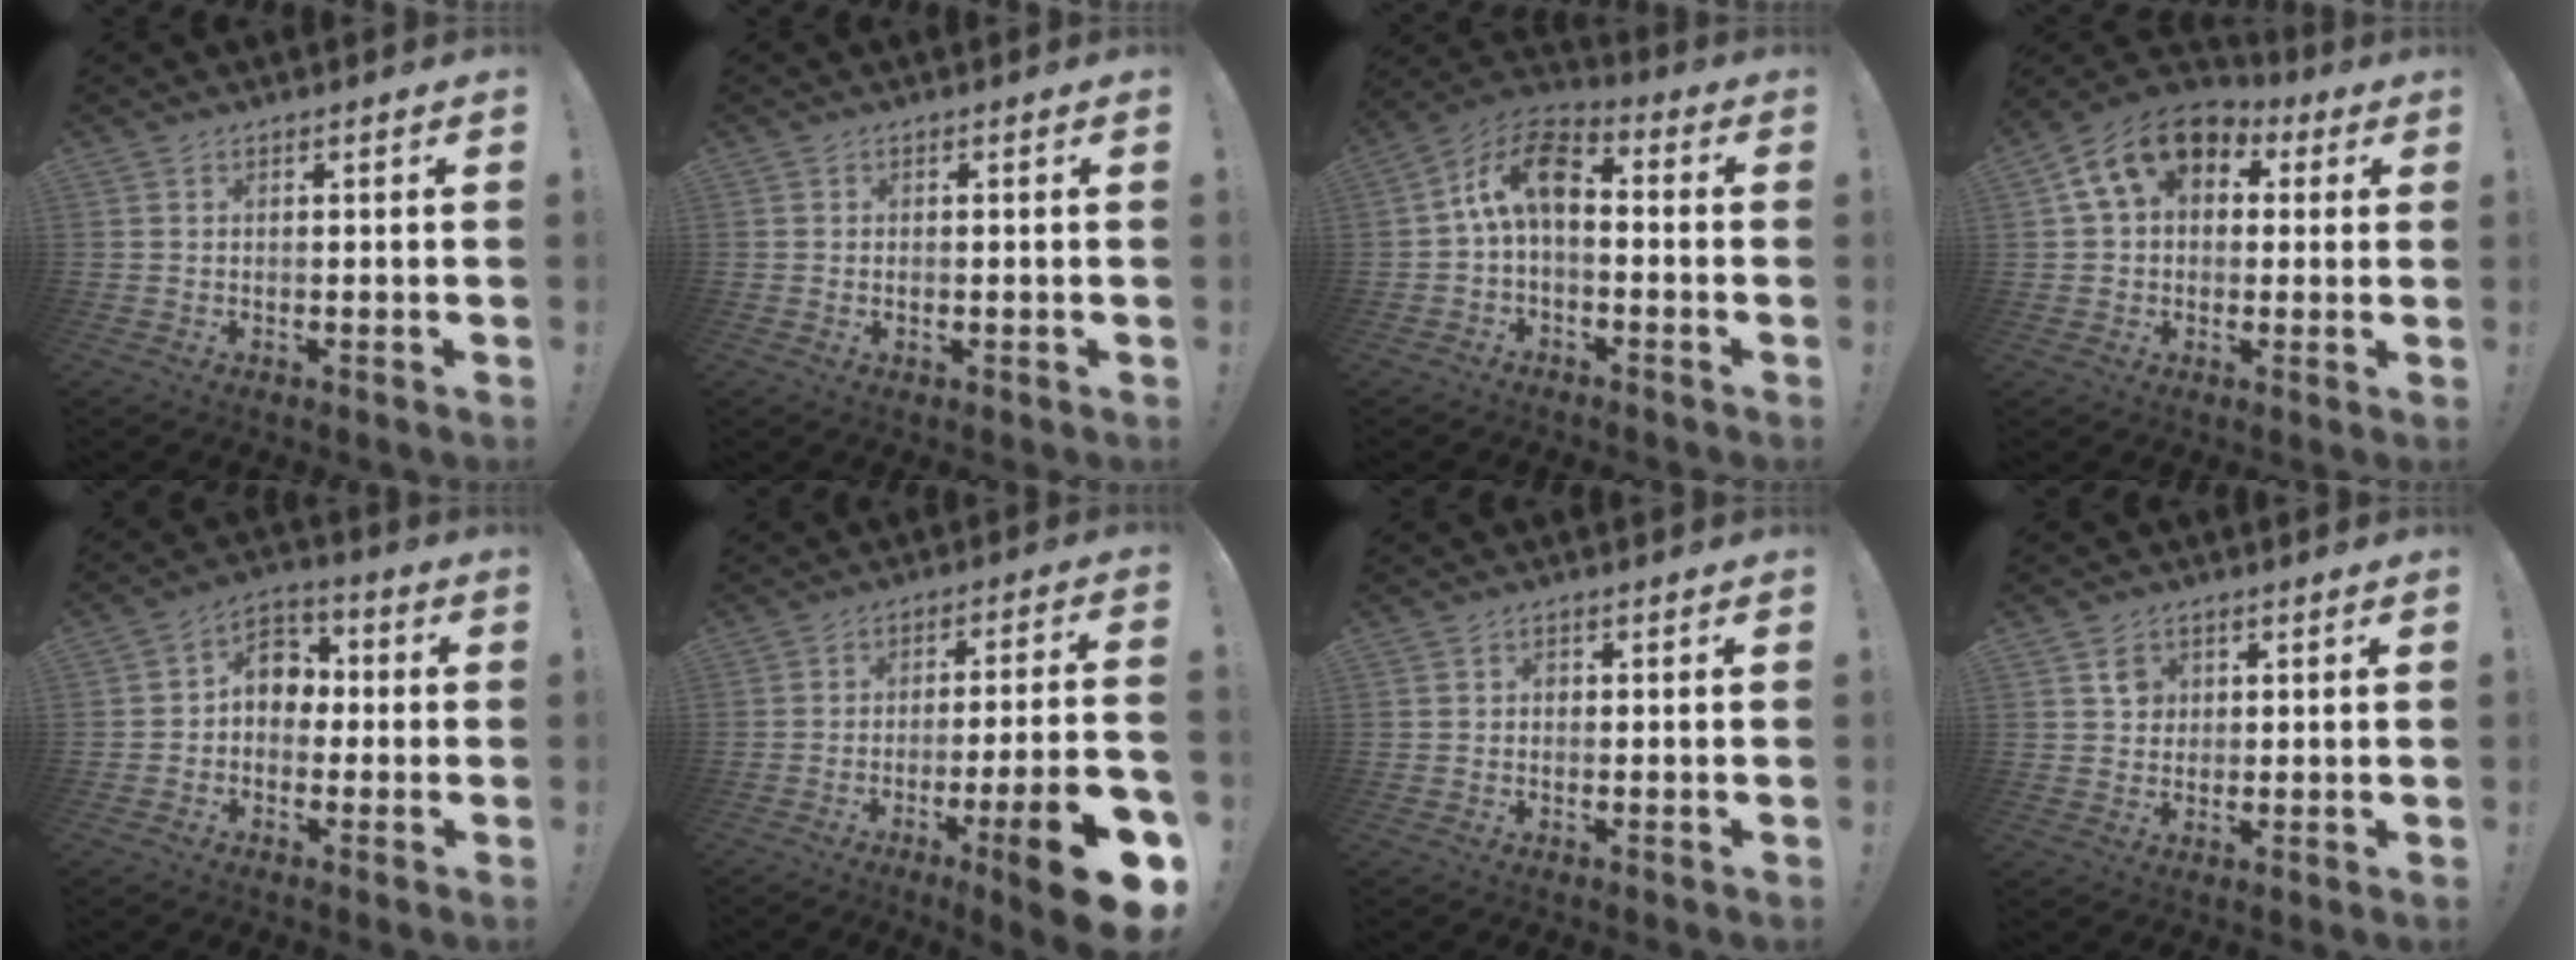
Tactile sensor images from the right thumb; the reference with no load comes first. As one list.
[{"total": 0.5, "force": [0.0, 0.4, 0.3], "torque": [-0.003, 0.001, -0.001]}, {"total": 11.3, "force": [1.1, 6.4, 9.2], "torque": [-0.162, 0.014, 0.021]}, {"total": 14.5, "force": [5.5, 9.8, 9.1], "torque": [-0.143, -0.004, 0.104]}, {"total": 8.7, "force": [0.3, 7.1, 5.1], "torque": [-0.082, 0.019, 0.014]}, {"total": 16.6, "force": [-7.7, 2.0, 14.5], "torque": [-0.201, 0.037, -0.107]}, {"total": 1.0, "force": [-0.5, 0.7, 0.5], "torque": [-0.009, 0.004, -0.010]}, {"total": 4.0, "force": [1.6, 3.6, 0.9], "torque": [0.007, -0.008, 0.023]}]